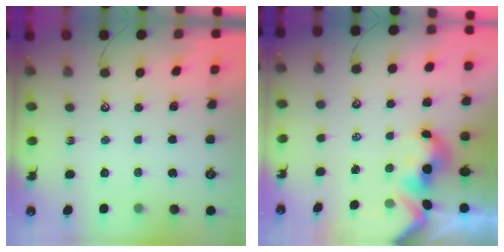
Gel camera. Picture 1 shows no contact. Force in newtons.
{"total": 1.2, "press": 1.2, "slide": 0.1}